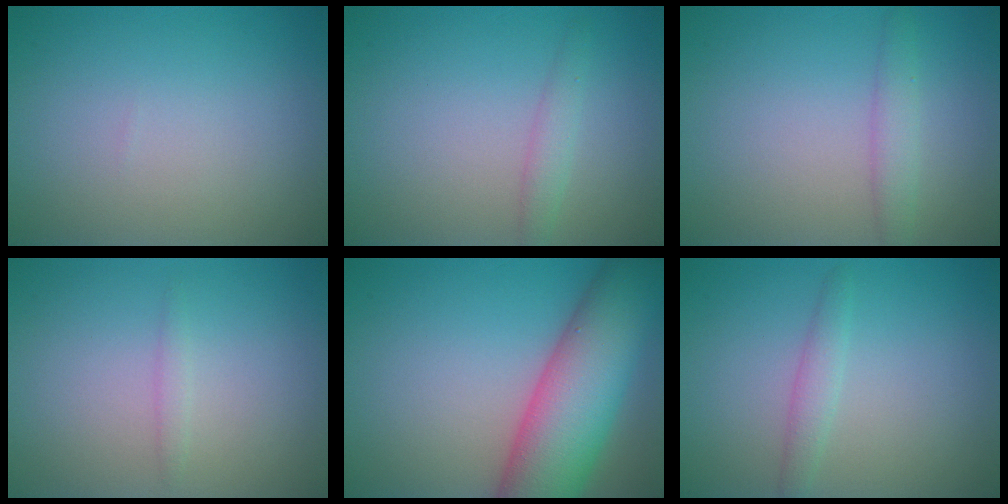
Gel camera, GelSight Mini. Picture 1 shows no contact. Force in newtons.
{"total": 1.5, "press": 1.5, "slide": 0.0}
{"total": 1.9, "press": 1.9, "slide": 0.1}
{"total": 0.8, "press": 0.8, "slide": 0.0}
{"total": 11.2, "press": 11.2, "slide": 0.4}
{"total": 1.5, "press": 1.5, "slide": 0.0}